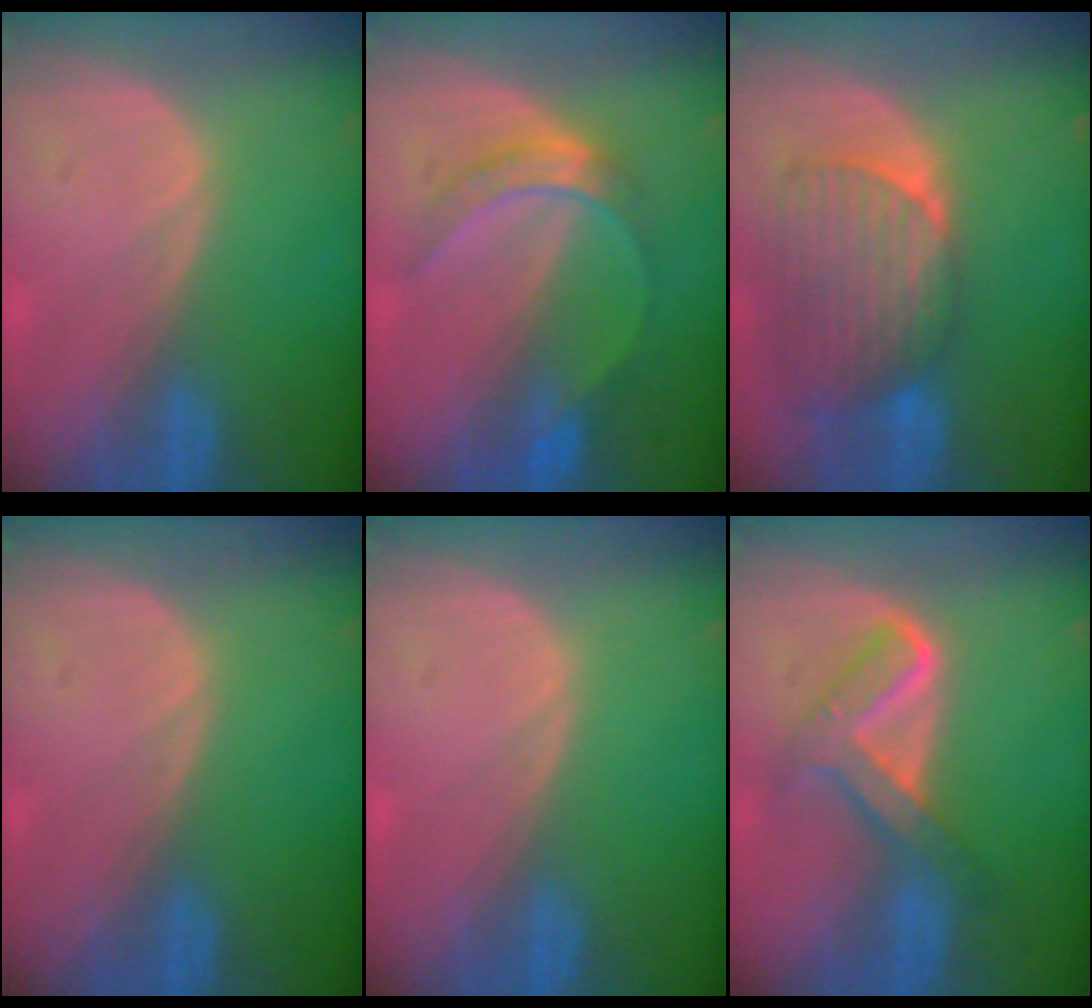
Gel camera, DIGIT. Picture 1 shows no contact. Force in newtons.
{"total": 5.1, "press": 5.1, "slide": 0.5}
{"total": 9.4, "press": 8.3, "slide": 4.2}
{"total": 0.0}
{"total": 0.0}
{"total": 6.1, "press": 6.1, "slide": 0.2}